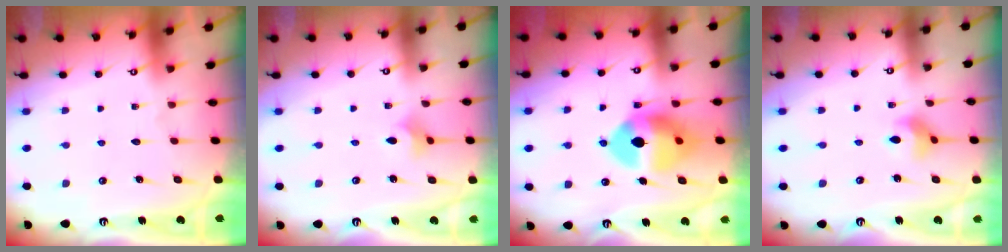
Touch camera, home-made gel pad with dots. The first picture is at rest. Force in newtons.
{"total": 3.1, "press": 3.1, "slide": 0.7}
{"total": 13.2, "press": 13.1, "slide": 1.8}
{"total": 4.5, "press": 4.5, "slide": 0.7}